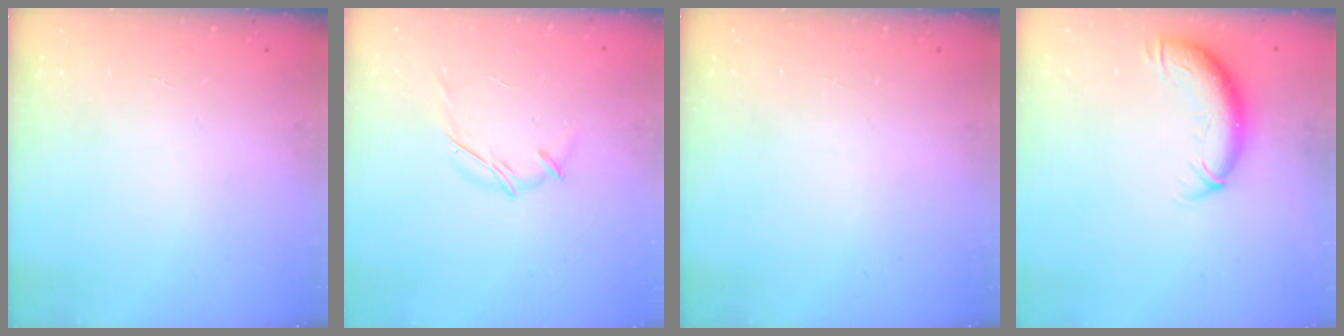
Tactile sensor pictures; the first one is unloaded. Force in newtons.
{"total": 5.3, "press": 5.2, "slide": 0.9}
{"total": 0.0}
{"total": 10.6, "press": 10.2, "slide": 2.7}